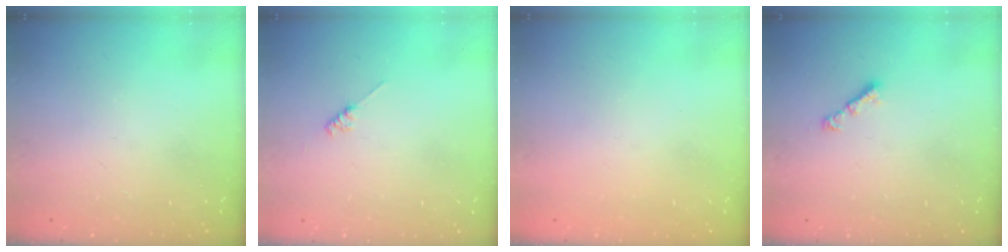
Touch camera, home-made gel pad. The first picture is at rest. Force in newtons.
{"total": 1.8, "press": 1.7, "slide": 0.3}
{"total": 0.8, "press": 0.7, "slide": 0.3}
{"total": 2.8, "press": 2.8, "slide": 0.7}